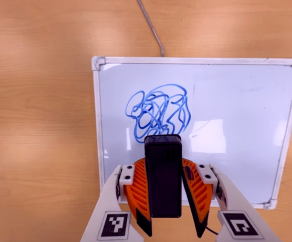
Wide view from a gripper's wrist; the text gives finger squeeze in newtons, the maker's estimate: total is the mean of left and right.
{"total": 7.3, "left": 6.6, "right": 7.9}